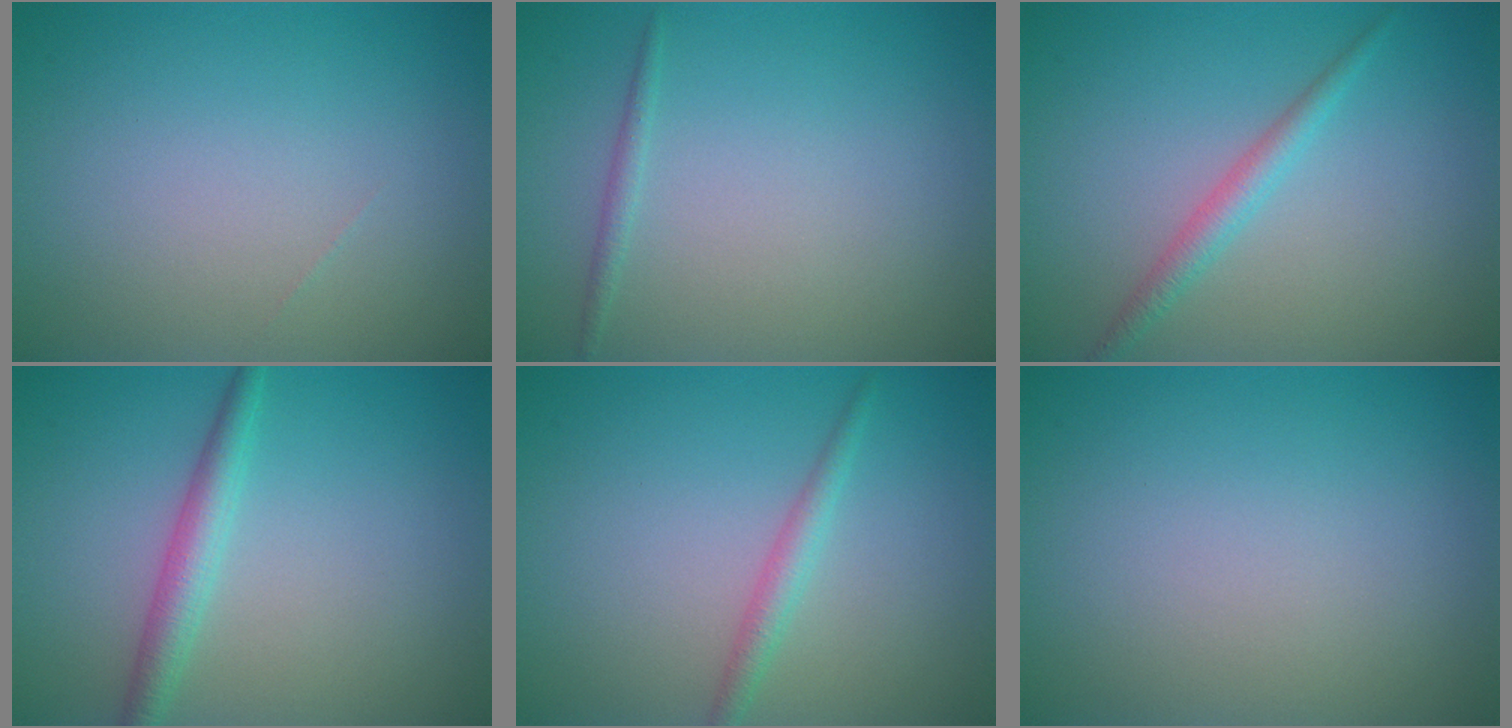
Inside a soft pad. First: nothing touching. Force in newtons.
{"total": 0.8, "press": 0.8, "slide": 0.1}
{"total": 1.9, "press": 1.9, "slide": 0.0}
{"total": 2.6, "press": 2.6, "slide": 0.1}
{"total": 1.7, "press": 1.7, "slide": 0.0}
{"total": 0.0}